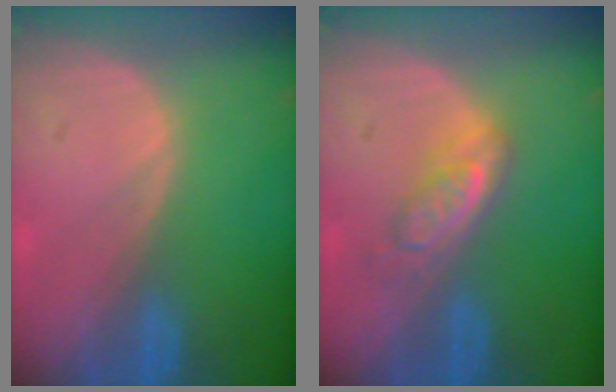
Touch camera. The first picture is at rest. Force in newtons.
{"total": 4.9, "press": 4.6, "slide": 1.7}